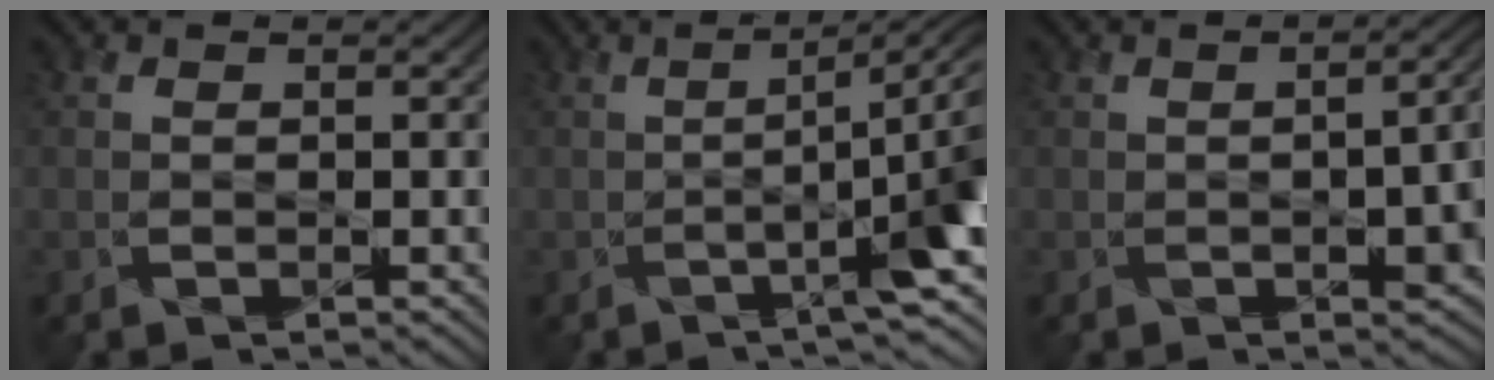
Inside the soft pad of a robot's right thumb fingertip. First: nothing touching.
{"total": 10.3, "force": [-2.0, 2.5, 9.7], "torque": [-0.127, -0.002, -0.028]}
{"total": 6.3, "force": [-1.2, 2.7, 5.6], "torque": [-0.059, -0.012, -0.008]}